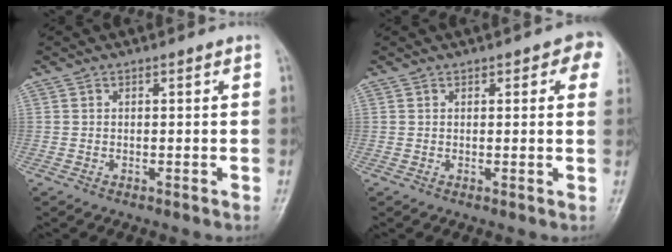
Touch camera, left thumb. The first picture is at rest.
{"total": 4.6, "force": [2.2, 2.5, 3.2], "torque": [0.006, -0.003, 0.017]}